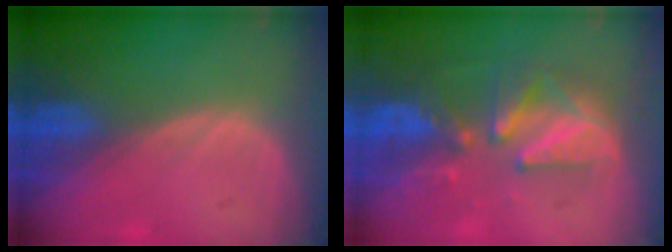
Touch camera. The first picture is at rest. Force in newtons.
{"total": 8.3, "press": 8.0, "slide": 2.2}